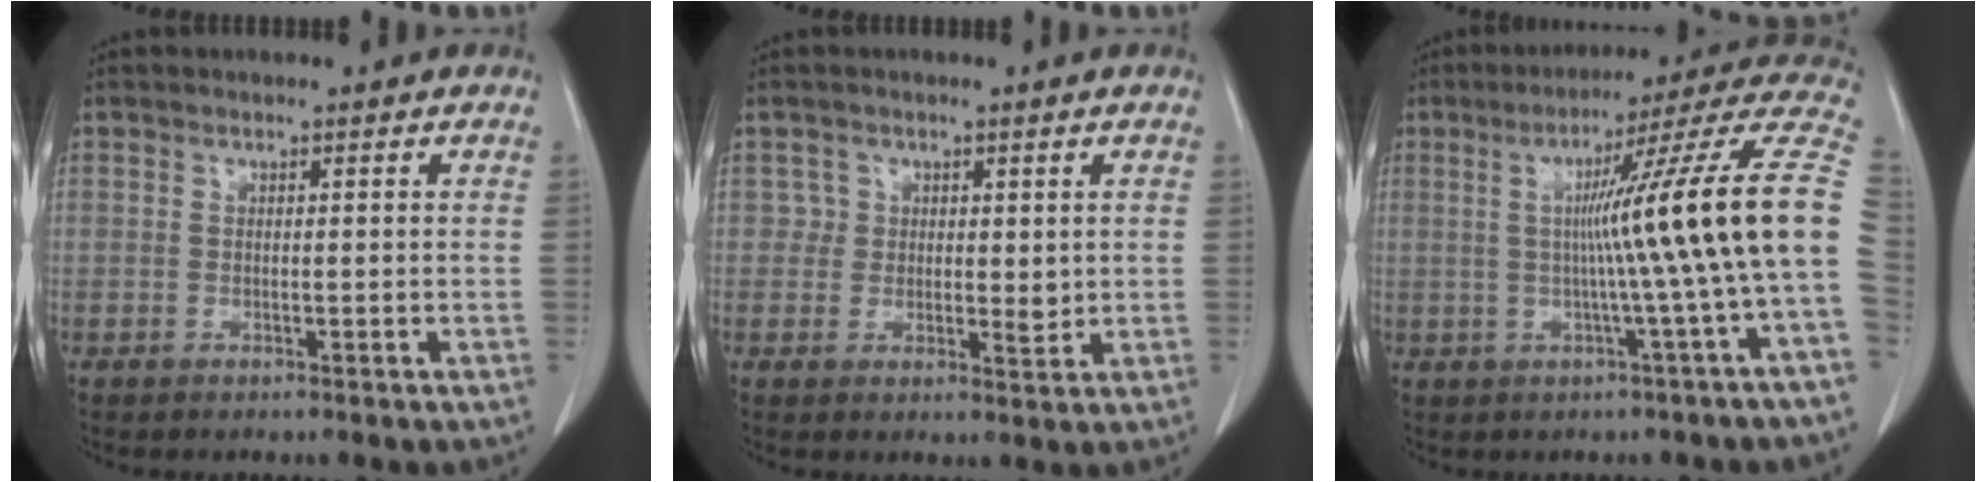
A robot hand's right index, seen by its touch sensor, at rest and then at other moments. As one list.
[{"total": 3.0, "force": [0.8, 2.6, 1.4], "torque": [-0.007, -0.005, 0.009]}, {"total": 17.8, "force": [-0.5, -2.5, 17.6], "torque": [-0.226, 0.023, -0.018]}]